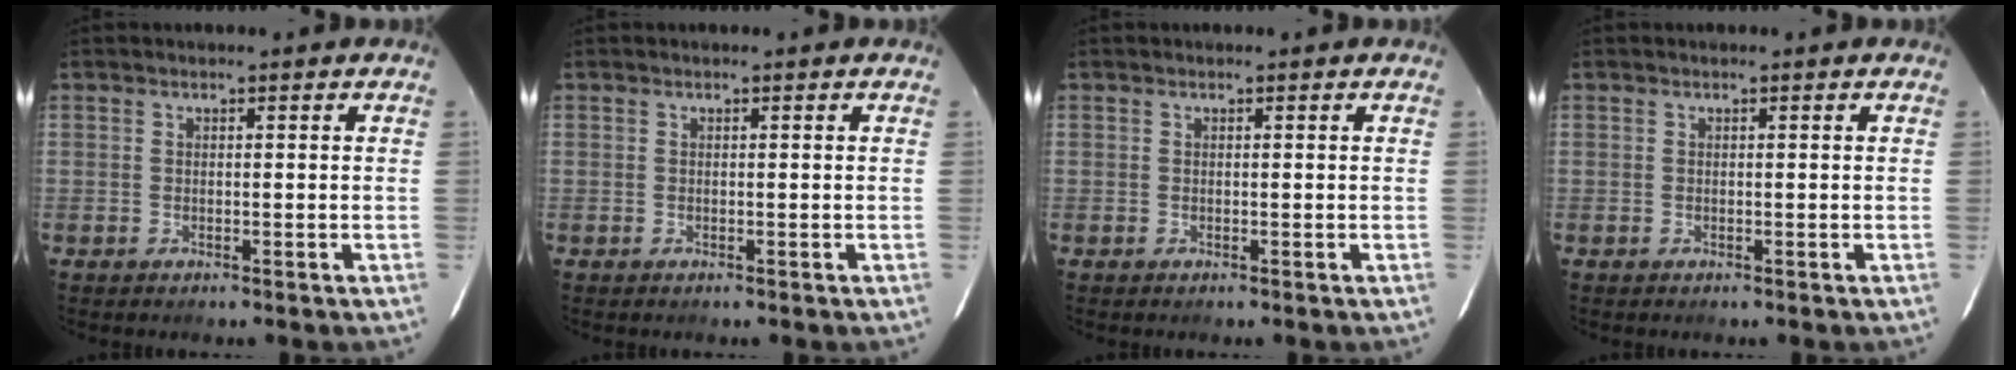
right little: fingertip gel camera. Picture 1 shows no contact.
{"total": 0.0}
{"total": 0.0}
{"total": 0.0}